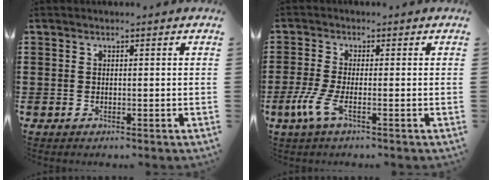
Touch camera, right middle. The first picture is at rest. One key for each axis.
{"total": 4.3, "fx": -1.5, "fy": 0.8, "fz": 3.9, "tx": -0.098, "ty": -0.012, "tz": -0.035}